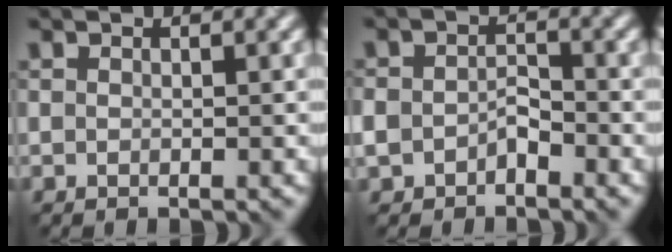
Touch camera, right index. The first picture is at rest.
{"total": 1.6, "force": [-0.8, 1.1, 0.8], "torque": [-0.019, 0.010, -0.021]}